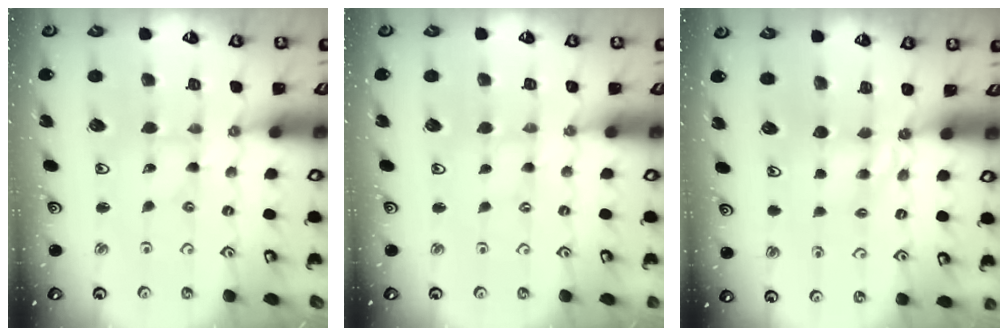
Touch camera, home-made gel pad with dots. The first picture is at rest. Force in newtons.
{"total": 0.0}
{"total": 5.7, "press": 5.7, "slide": 0.5}